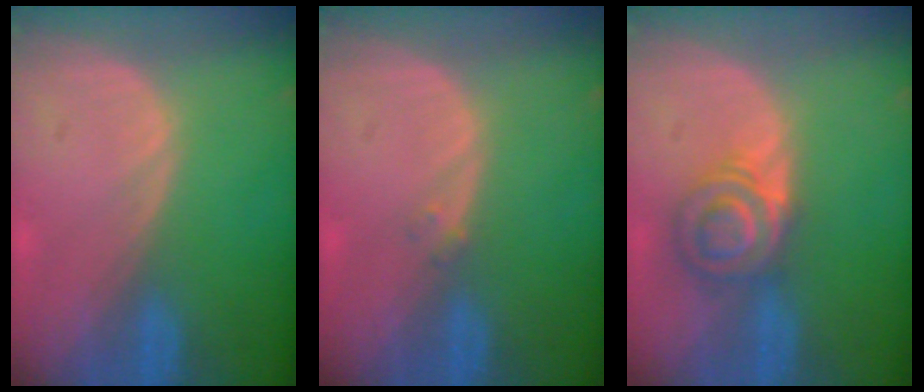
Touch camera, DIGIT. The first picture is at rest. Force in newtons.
{"total": 1.0, "press": 0.9, "slide": 0.4}
{"total": 5.8, "press": 5.7, "slide": 1.1}